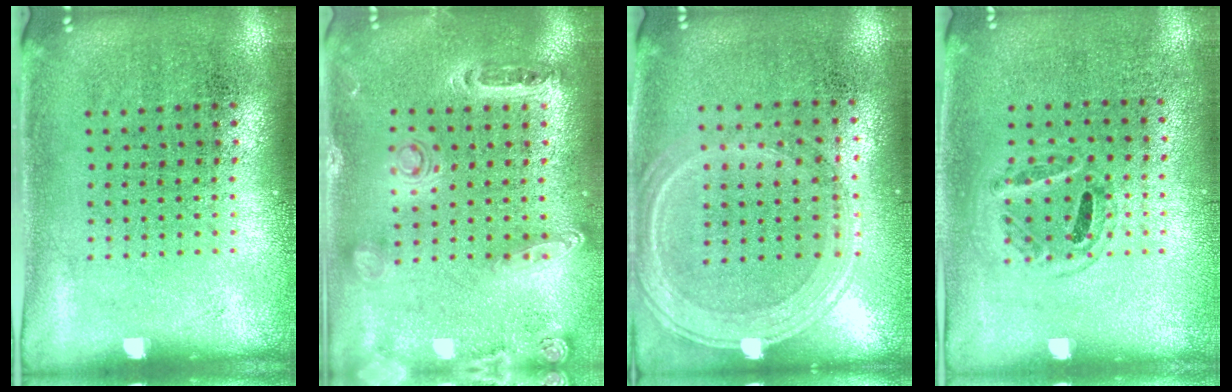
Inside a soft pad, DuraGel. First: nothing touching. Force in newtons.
{"total": 1.4, "press": 1.4, "slide": 0.2}
{"total": 1.2, "press": 1.1, "slide": 0.4}
{"total": 0.9, "press": 0.8, "slide": 0.4}